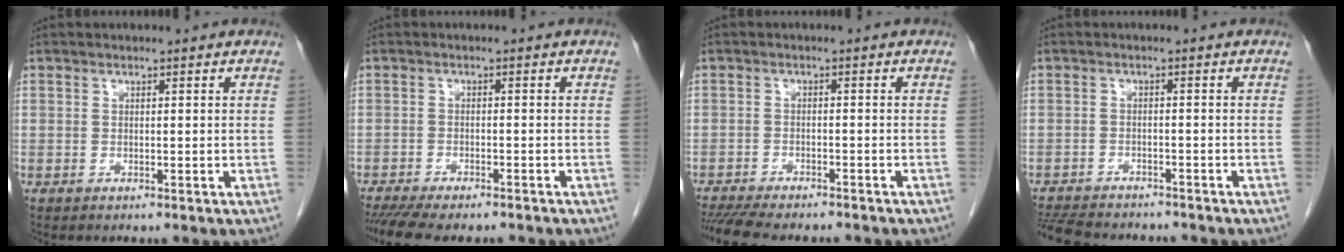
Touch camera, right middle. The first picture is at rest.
{"total": 10.6, "force": [-9.1, 2.5, 4.8], "torque": [-0.070, -0.009, -0.129]}
{"total": 11.6, "force": [-10.2, 2.4, 4.9], "torque": [-0.077, -0.009, -0.143]}
{"total": 11.5, "force": [-10.2, 3.1, 4.2], "torque": [-0.088, -0.008, -0.145]}